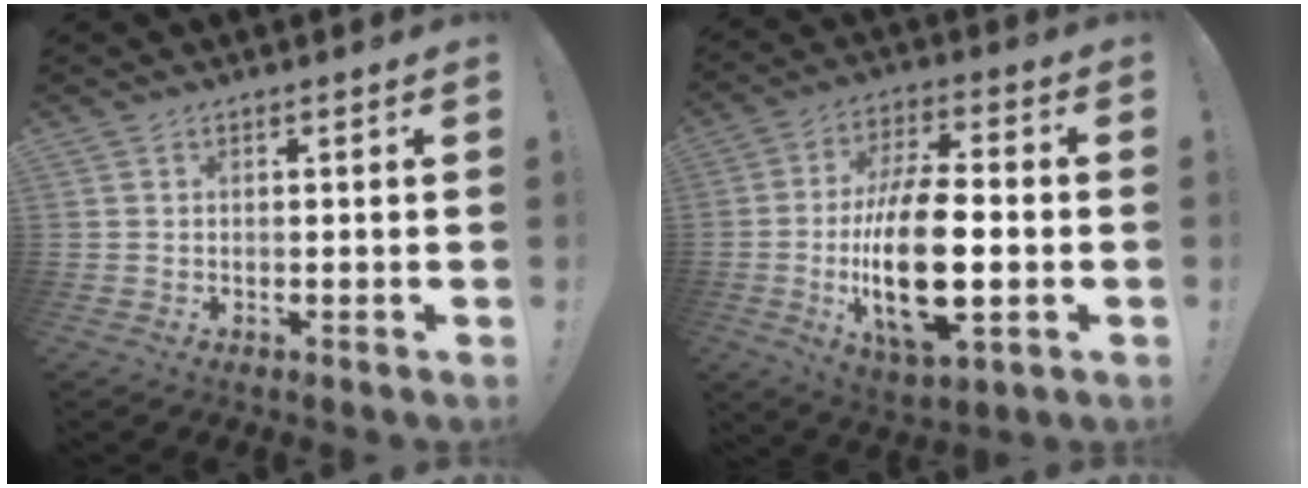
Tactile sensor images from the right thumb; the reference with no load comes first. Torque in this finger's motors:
{"motor_torque": [2.42, 2.59, 1.53, -1.25, 0.66]}